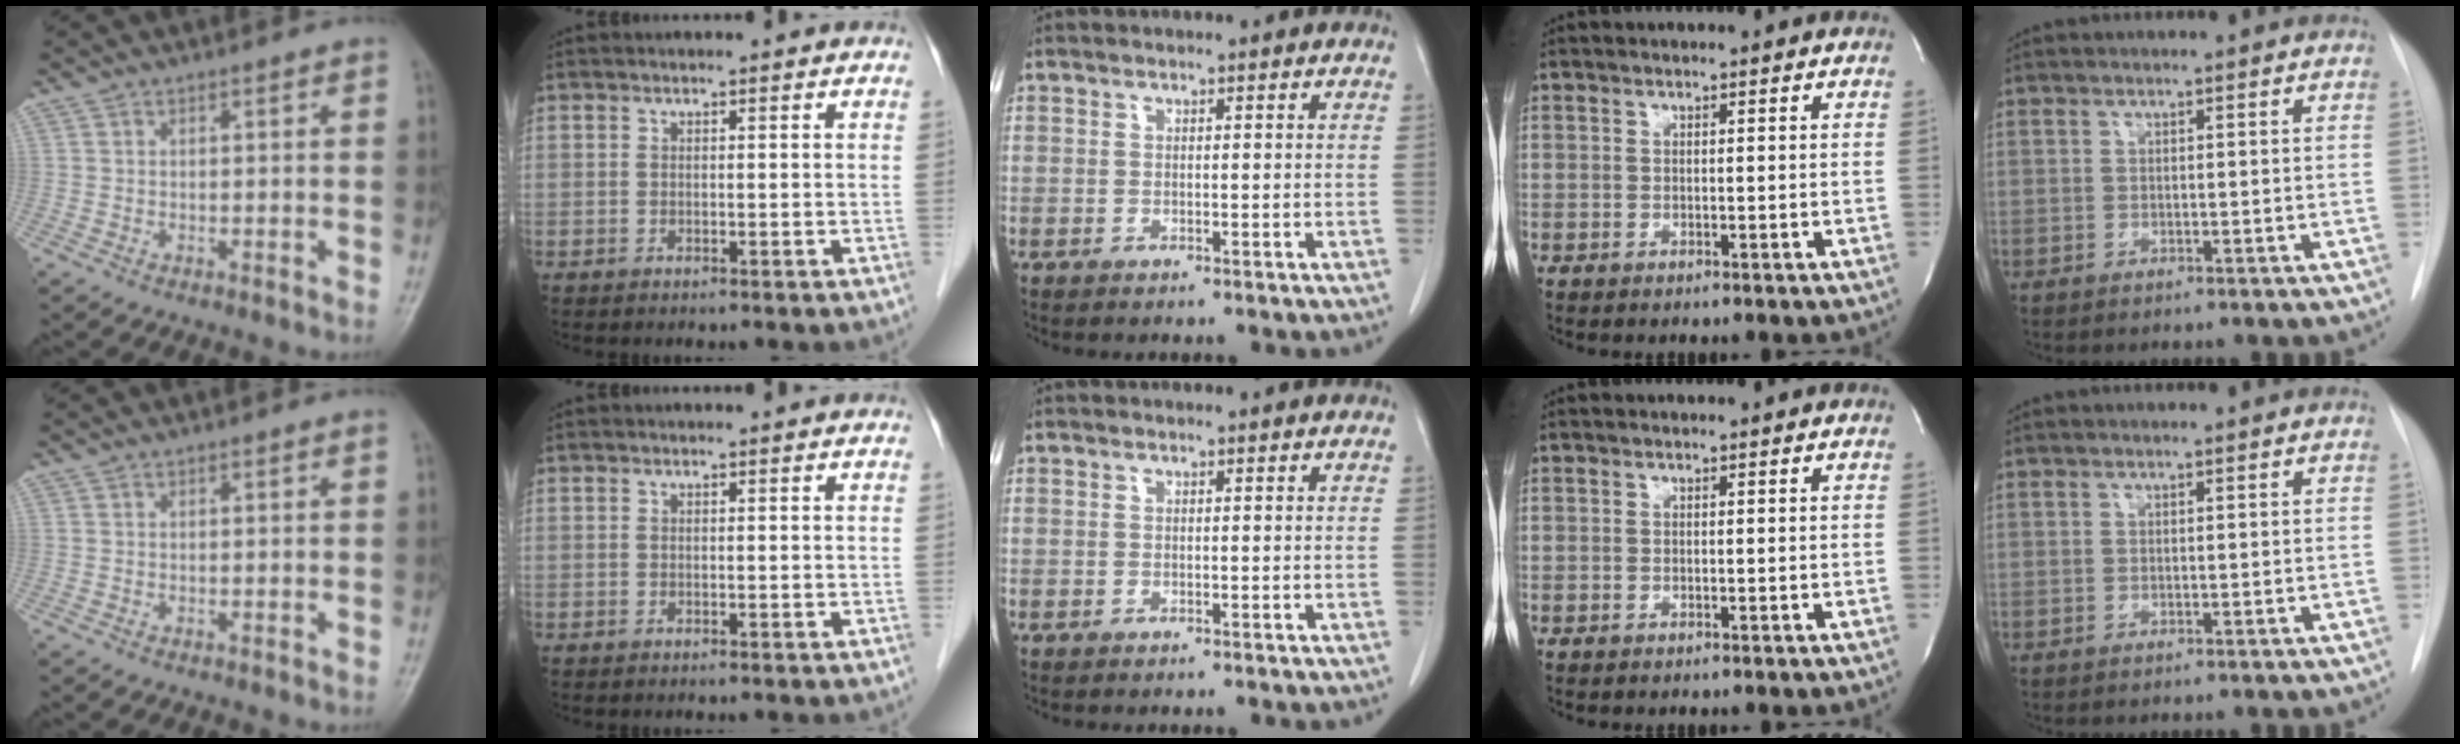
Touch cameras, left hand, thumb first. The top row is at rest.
{}